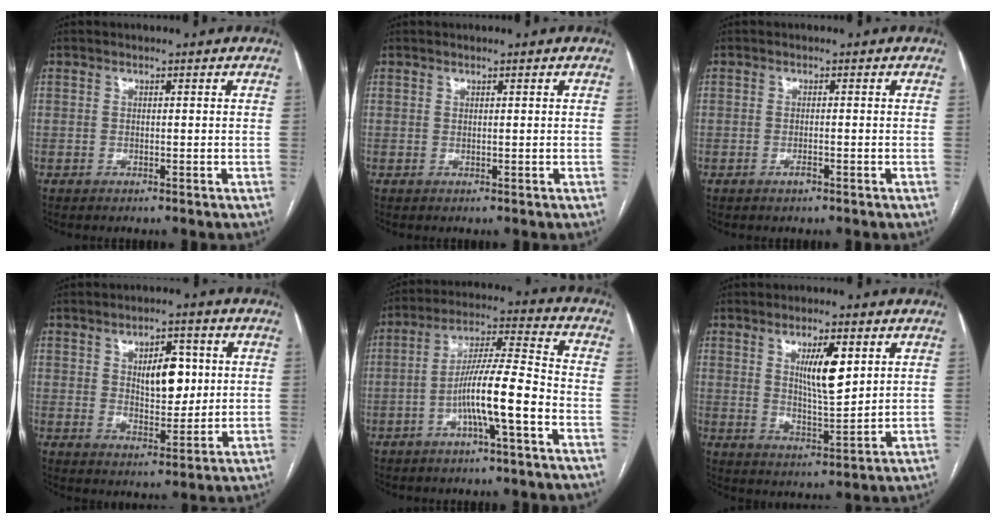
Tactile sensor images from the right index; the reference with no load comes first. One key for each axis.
{"total": 0.0}
{"total": 1.2, "fx": -0.7, "fy": 0.2, "fz": 0.9, "tx": -0.019, "ty": 0.000, "tz": -0.011}
{"total": 7.4, "fx": 1.7, "fy": 3.6, "fz": 6.2, "tx": -0.090, "ty": 0.006, "tz": 0.034}
{"total": 10.5, "fx": -4.0, "fy": 0.3, "fz": 9.7, "tx": -0.176, "ty": 0.017, "tz": -0.071}
{"total": 7.6, "fx": 2.8, "fy": 1.8, "fz": 6.8, "tx": -0.117, "ty": -0.005, "tz": 0.051}